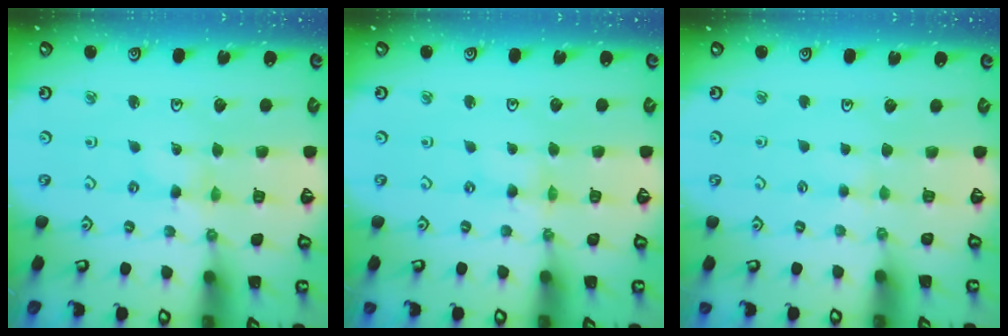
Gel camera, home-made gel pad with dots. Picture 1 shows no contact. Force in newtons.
{"total": 0.8, "press": 0.7, "slide": 0.2}
{"total": 1.9, "press": 1.9, "slide": 0.4}